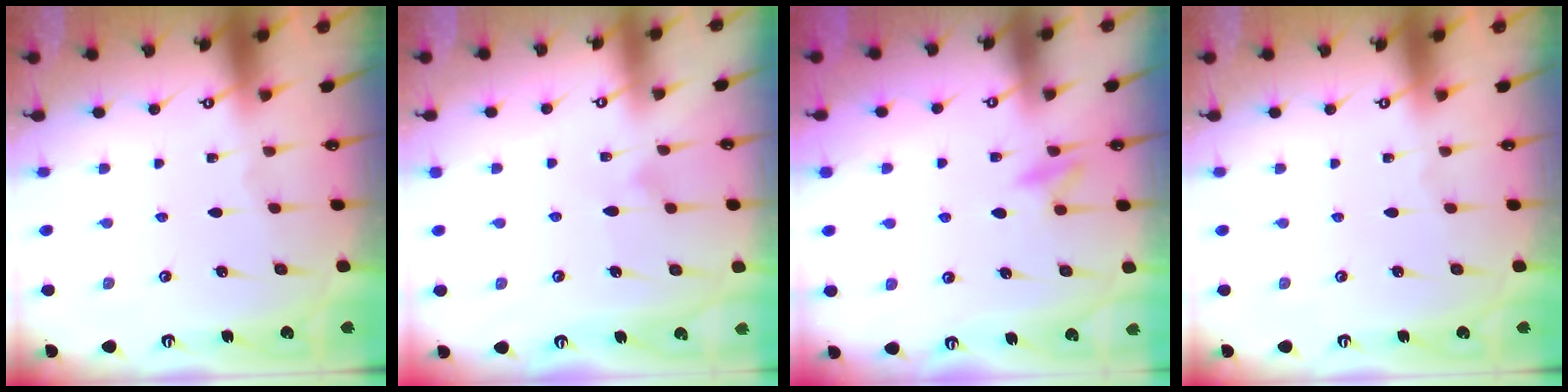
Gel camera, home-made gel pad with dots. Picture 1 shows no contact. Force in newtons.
{"total": 8.1, "press": 8.1, "slide": 0.3}
{"total": 7.8, "press": 7.8, "slide": 0.9}
{"total": 0.0}